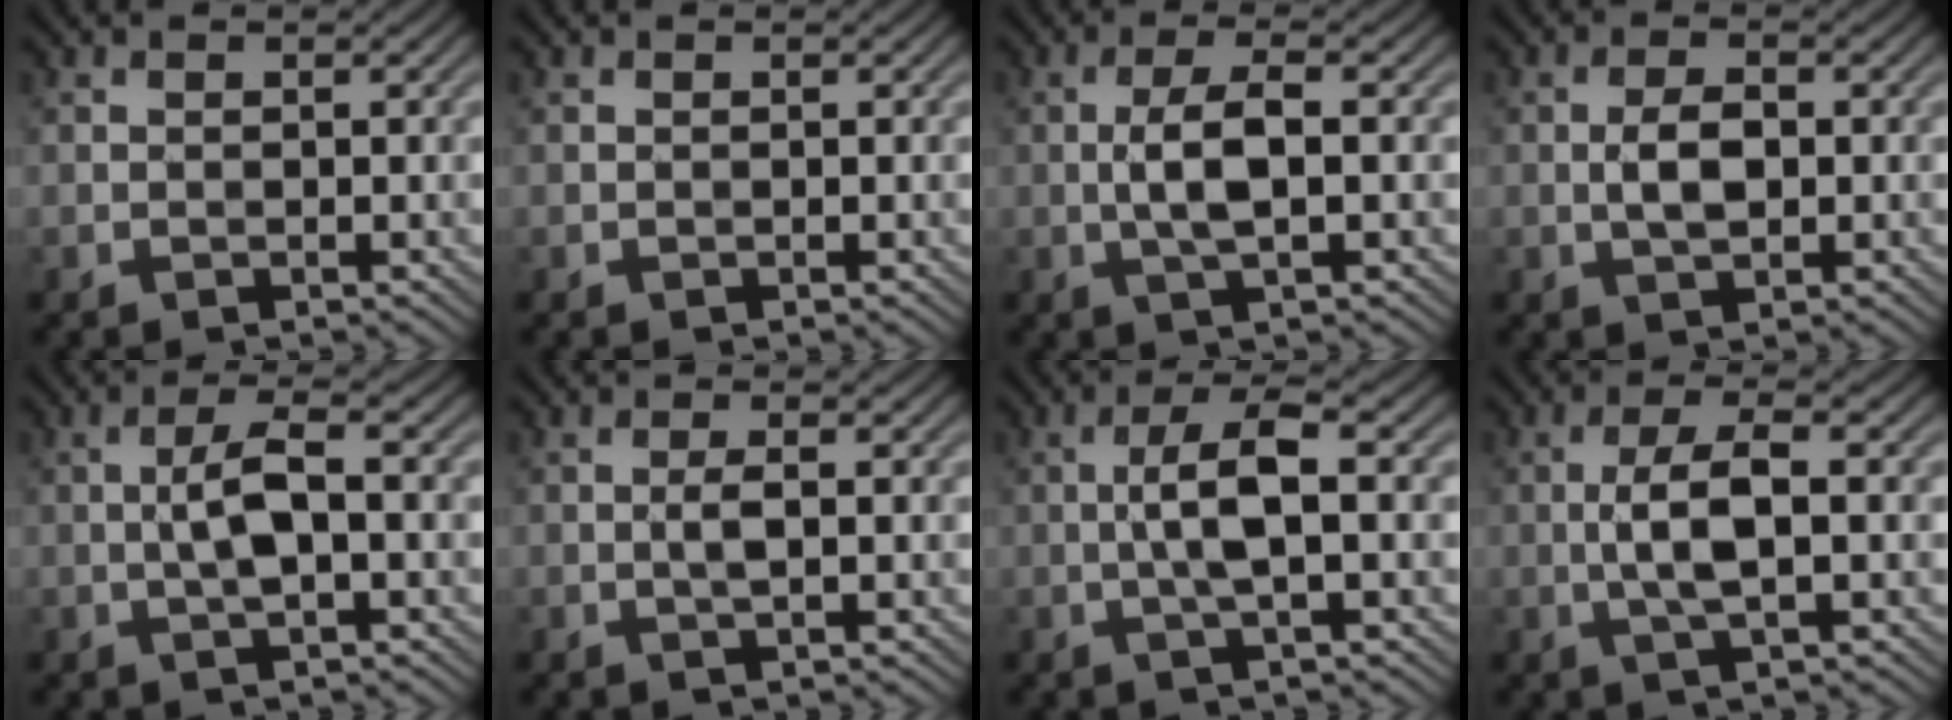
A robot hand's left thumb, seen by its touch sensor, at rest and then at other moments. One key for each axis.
{"total": 0.0}
{"total": 4.7, "fx": -0.3, "fy": 1.3, "fz": 4.5, "tx": -0.096, "ty": 0.006, "tz": -0.011}
{"total": 3.6, "fx": -0.2, "fy": 1.8, "fz": 3.1, "tx": -0.061, "ty": 0.002, "tz": -0.005}
{"total": 4.4, "fx": -0.4, "fy": 1.2, "fz": 4.2, "tx": -0.087, "ty": 0.009, "tz": -0.011}
{"total": 1.8, "fx": -0.1, "fy": 0.3, "fz": 1.8, "tx": -0.036, "ty": 0.003, "tz": -0.006}
{"total": 5.2, "fx": -0.3, "fy": 1.1, "fz": 5.1, "tx": -0.099, "ty": 0.012, "tz": -0.013}
{"total": 5.2, "fx": -0.4, "fy": 1.4, "fz": 5.0, "tx": -0.106, "ty": 0.007, "tz": -0.013}